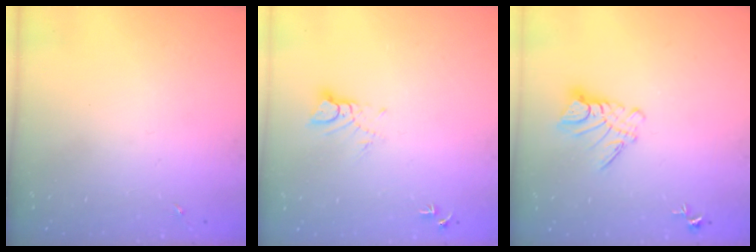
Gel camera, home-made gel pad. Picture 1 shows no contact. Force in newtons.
{"total": 4.3, "press": 4.3, "slide": 0.4}
{"total": 9.2, "press": 9.2, "slide": 0.9}